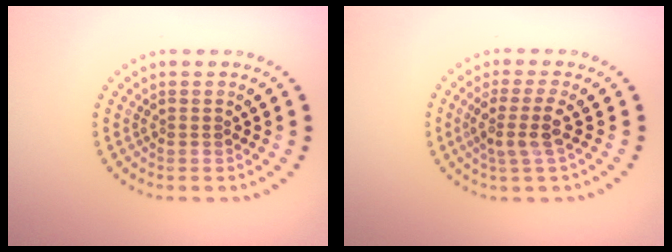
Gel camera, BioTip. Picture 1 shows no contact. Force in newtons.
{"total": 2.8, "press": 2.2, "slide": 1.6}